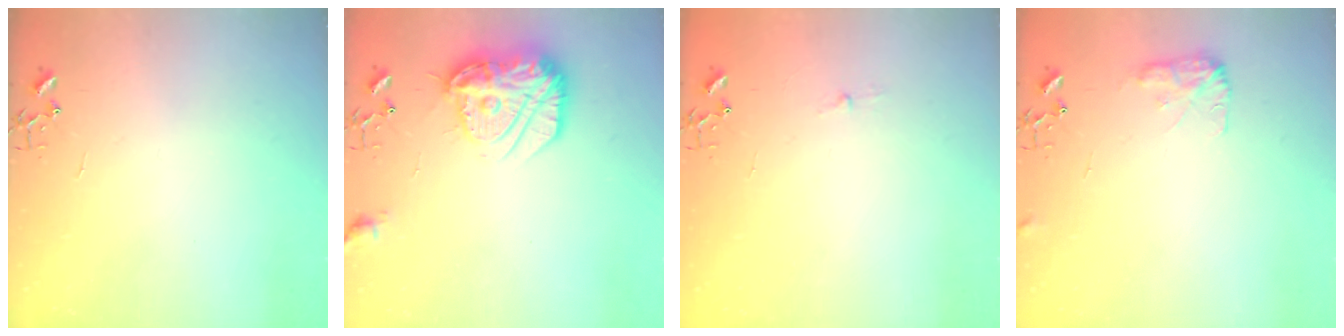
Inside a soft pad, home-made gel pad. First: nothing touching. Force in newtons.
{"total": 17.4, "press": 17.4, "slide": 1.3}
{"total": 2.6, "press": 2.5, "slide": 0.4}
{"total": 8.3, "press": 8.3, "slide": 0.2}